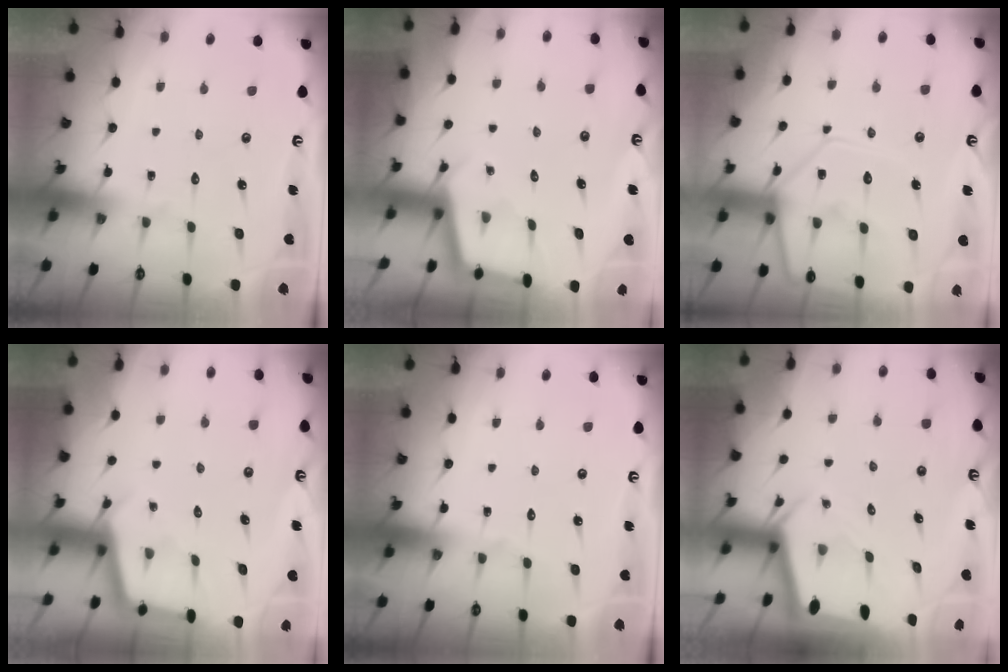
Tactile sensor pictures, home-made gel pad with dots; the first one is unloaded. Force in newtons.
{"total": 2.1, "press": 2.1, "slide": 0.2}
{"total": 13.0, "press": 13.0, "slide": 0.9}
{"total": 2.9, "press": 2.9, "slide": 0.3}
{"total": 0.0}
{"total": 2.1, "press": 2.1, "slide": 0.2}